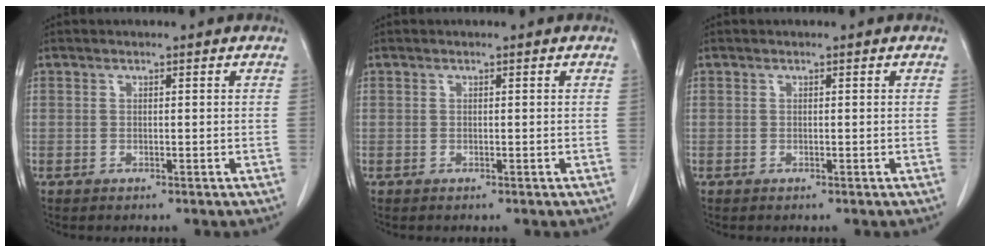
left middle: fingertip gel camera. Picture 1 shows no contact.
{"total": 0.0}
{"total": 0.0}